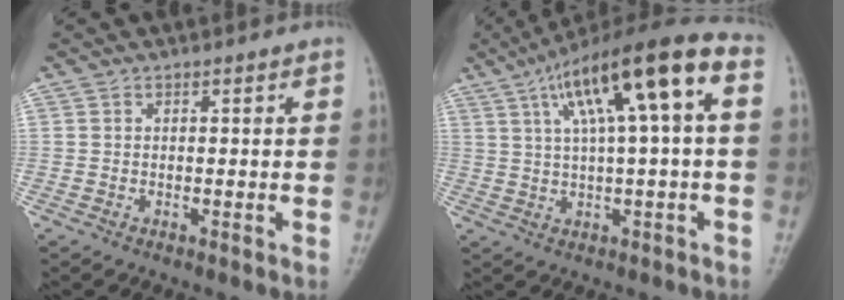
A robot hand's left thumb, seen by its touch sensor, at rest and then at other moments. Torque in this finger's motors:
{"motor_torque": [2.10, 2.22, 2.17, -0.59, 0.53]}